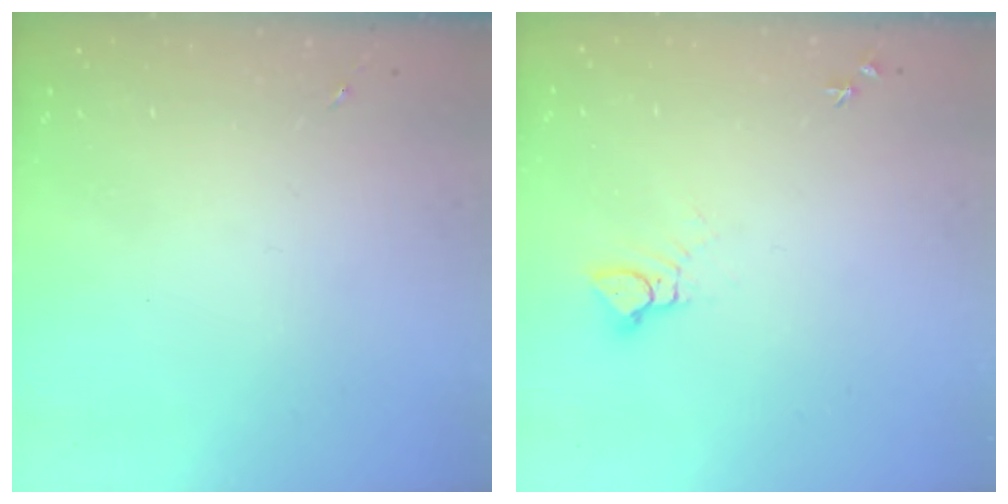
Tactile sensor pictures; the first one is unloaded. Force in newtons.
{"total": 3.7, "press": 3.7, "slide": 0.3}